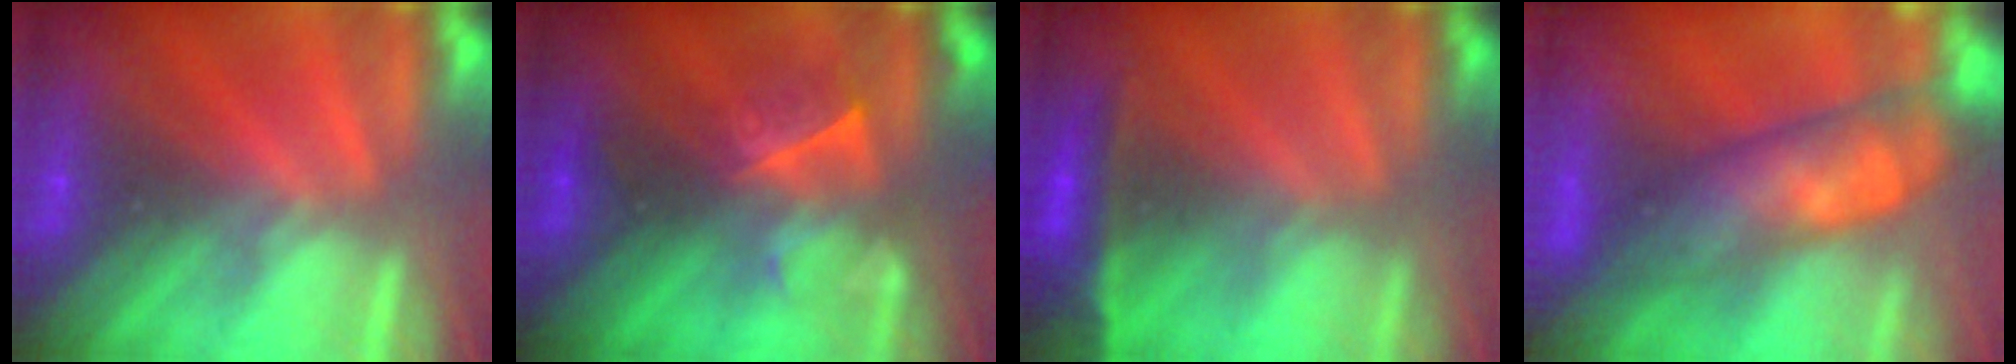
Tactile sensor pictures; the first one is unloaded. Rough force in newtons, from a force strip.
{"total": 2.4}
{"total": 2.4}
{"total": 7.4}